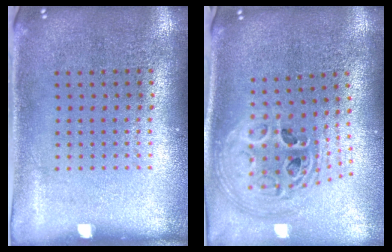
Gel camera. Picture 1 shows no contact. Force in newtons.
{"total": 2.6, "press": 1.9, "slide": 1.8}